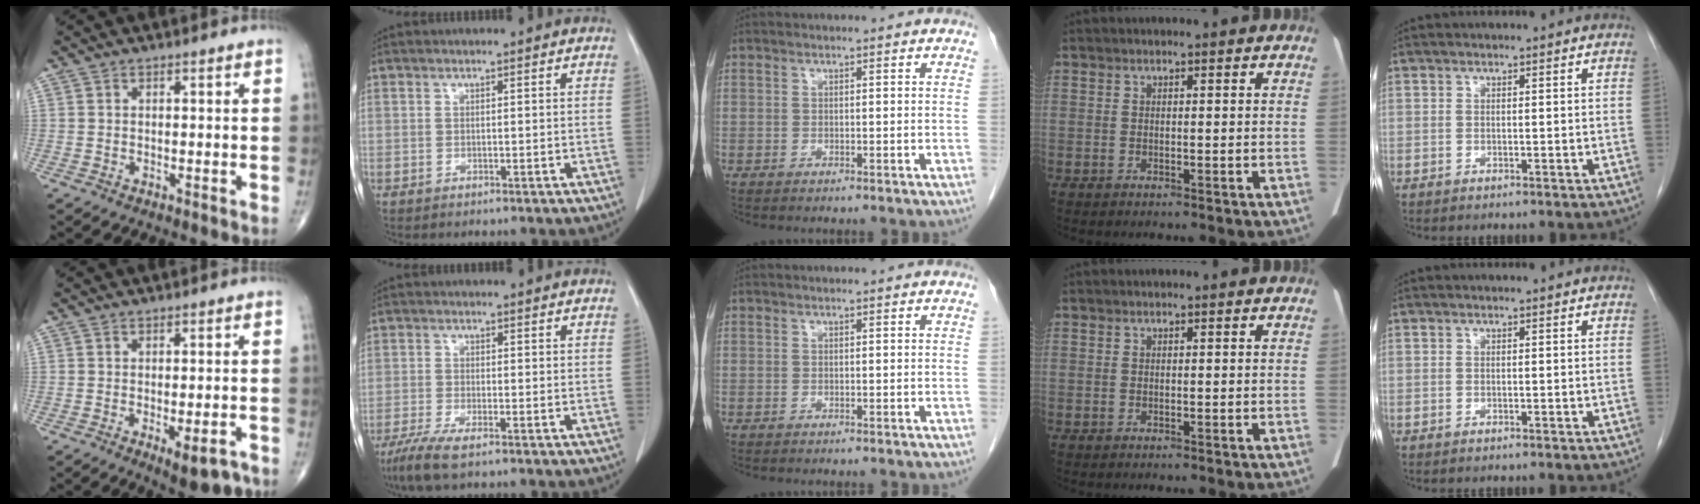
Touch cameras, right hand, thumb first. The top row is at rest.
{"thumb": {"total": 6.2, "force": [-2.8, 2.3, 5.0], "torque": [-0.062, 0.007, -0.028]}, "index": {"total": 5.3, "force": [-3.6, 0.7, 3.8], "torque": [-0.078, -0.015, -0.065]}}